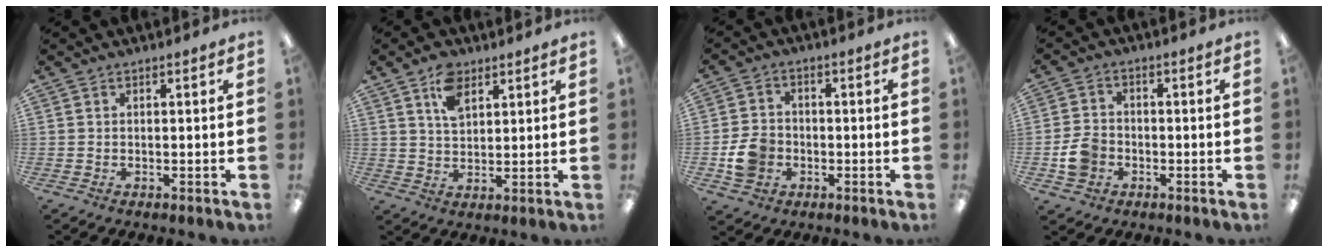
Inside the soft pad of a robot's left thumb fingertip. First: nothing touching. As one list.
[{"total": 7.2, "force": [4.3, 4.0, 4.1], "torque": [-0.078, -0.006, 0.078]}, {"total": 7.6, "force": [-2.0, 6.4, 3.7], "torque": [-0.072, 0.016, -0.035]}, {"total": 6.4, "force": [-2.0, 5.1, 3.2], "torque": [-0.057, 0.011, -0.035]}]